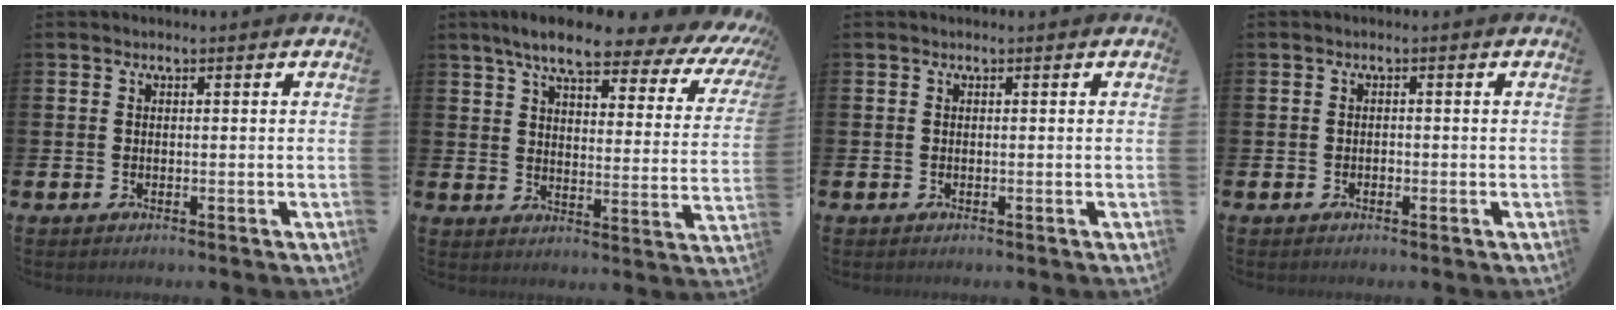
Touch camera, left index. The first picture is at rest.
{"total": 8.8, "force": [7.2, 1.5, 4.8], "torque": [-0.110, -0.042, 0.117]}
{"total": 0.0}
{"total": 0.7, "force": [-0.3, 0.5, 0.2], "torque": [-0.005, 0.002, -0.008]}